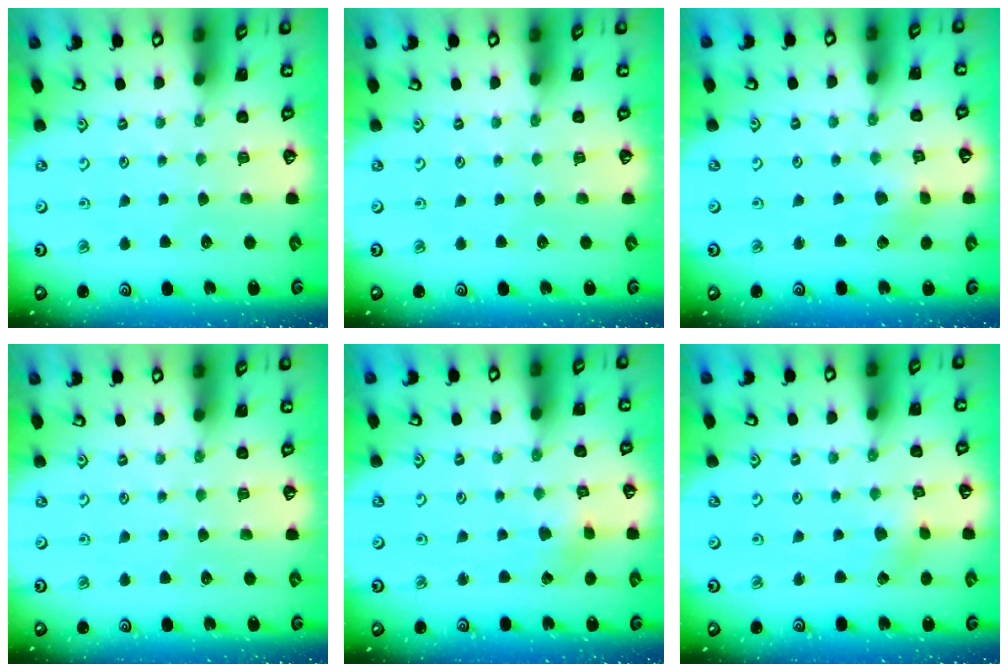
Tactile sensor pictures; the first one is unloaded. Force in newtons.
{"total": 0.0}
{"total": 3.3, "press": 3.3, "slide": 0.3}
{"total": 0.0}
{"total": 1.6, "press": 1.6, "slide": 0.1}
{"total": 2.0, "press": 2.0, "slide": 0.1}